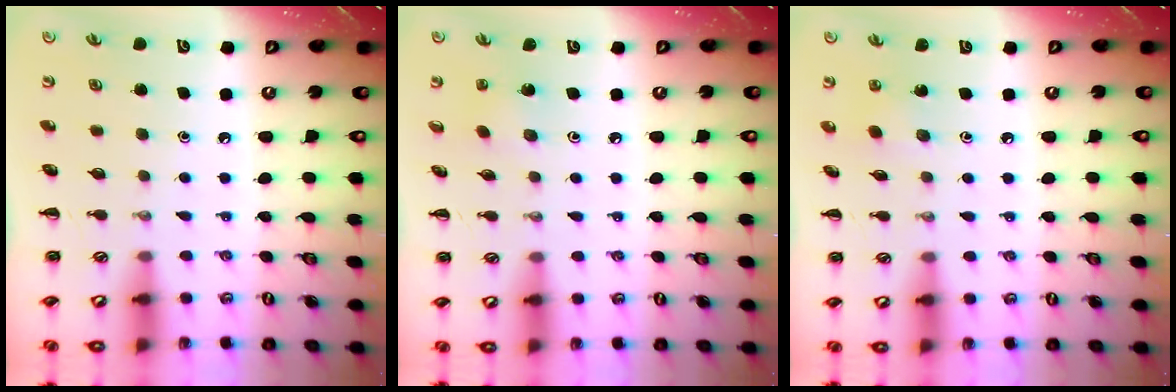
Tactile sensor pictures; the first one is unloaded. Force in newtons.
{"total": 1.5, "press": 1.4, "slide": 0.6}
{"total": 2.4, "press": 2.3, "slide": 0.7}